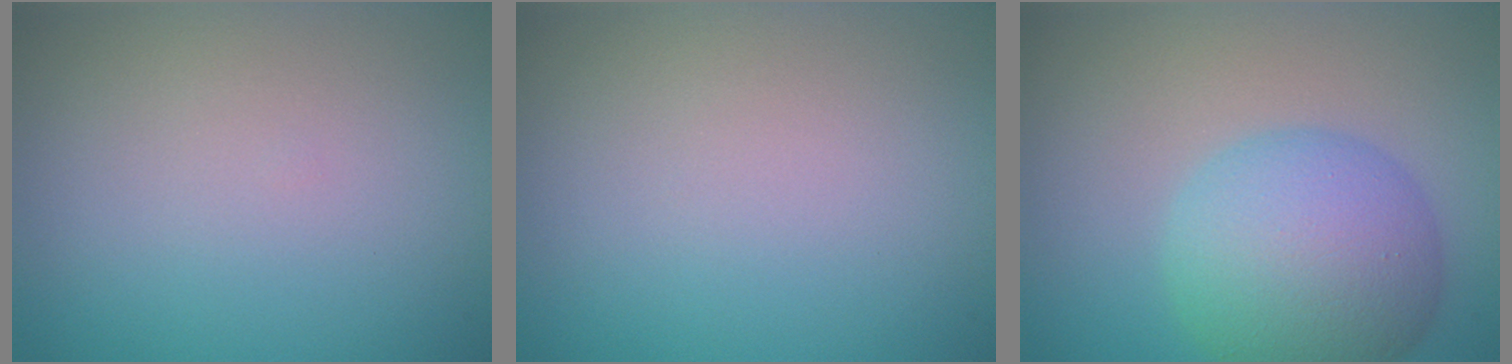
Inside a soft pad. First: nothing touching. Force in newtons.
{"total": 0.0}
{"total": 8.1, "press": 8.1, "slide": 0.1}